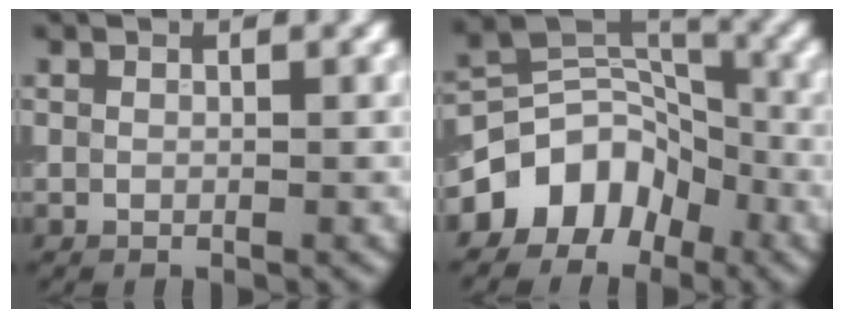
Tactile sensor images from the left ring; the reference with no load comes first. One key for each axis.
{"total": 6.3, "fx": -3.6, "fy": 4.6, "fz": 2.5, "tx": -0.021, "ty": 0.006, "tz": -0.075}